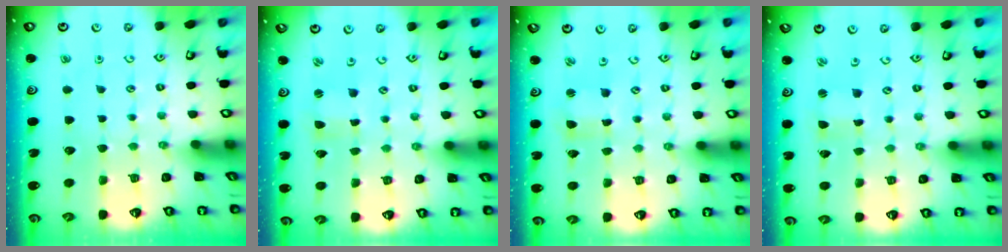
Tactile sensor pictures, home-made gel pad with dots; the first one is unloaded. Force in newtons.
{"total": 0.9, "press": 0.9, "slide": 0.2}
{"total": 1.7, "press": 1.7, "slide": 0.4}
{"total": 0.8, "press": 0.8, "slide": 0.0}